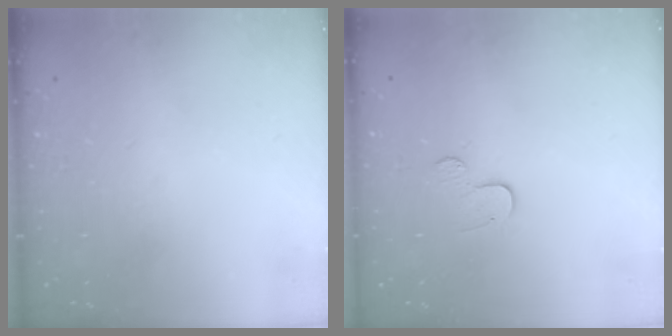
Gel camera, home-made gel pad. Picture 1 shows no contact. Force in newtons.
{"total": 3.7, "press": 3.7, "slide": 0.4}